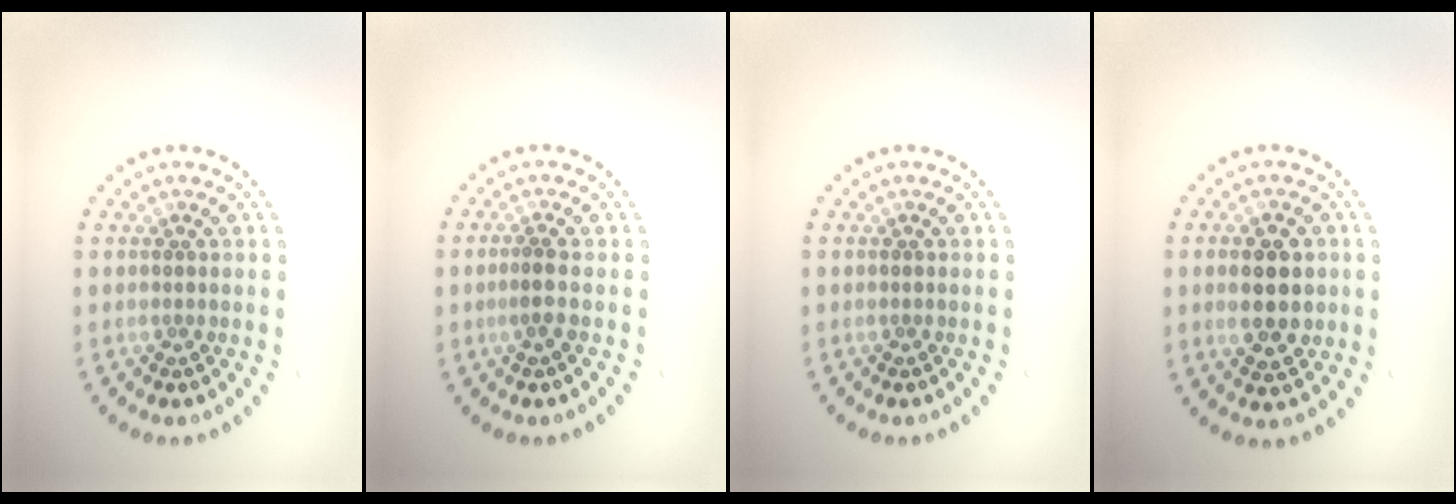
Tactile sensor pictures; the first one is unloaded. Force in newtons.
{"total": 1.1, "press": 0.9, "slide": 0.6}
{"total": 0.0}
{"total": 4.9, "press": 4.9, "slide": 0.2}